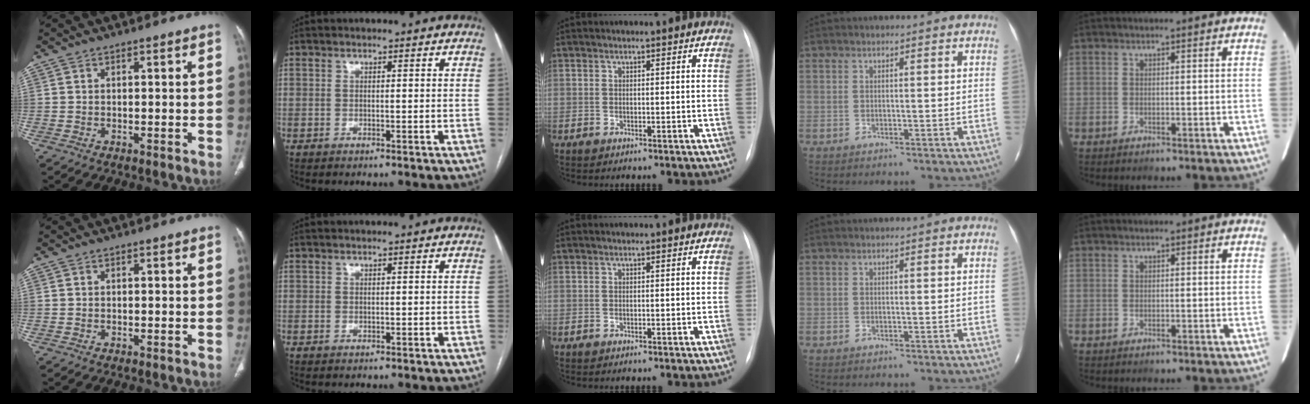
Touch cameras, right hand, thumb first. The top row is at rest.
{}